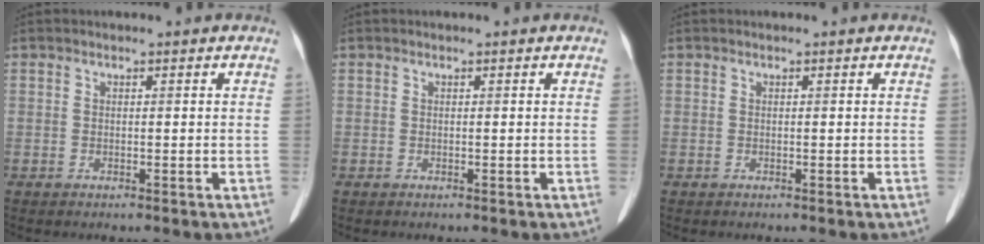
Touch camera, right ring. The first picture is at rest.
{"total": 0.0}
{"total": 0.0}